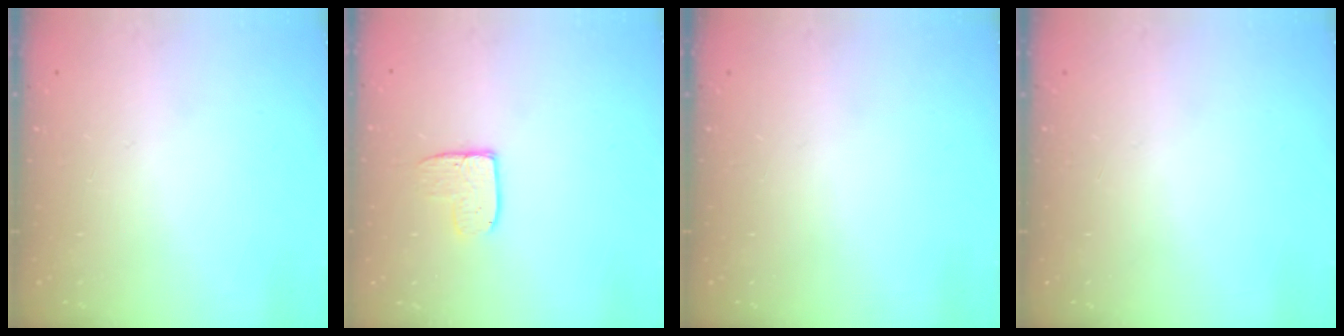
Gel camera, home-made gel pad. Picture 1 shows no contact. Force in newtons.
{"total": 7.9, "press": 7.9, "slide": 0.6}
{"total": 0.0}
{"total": 0.0}